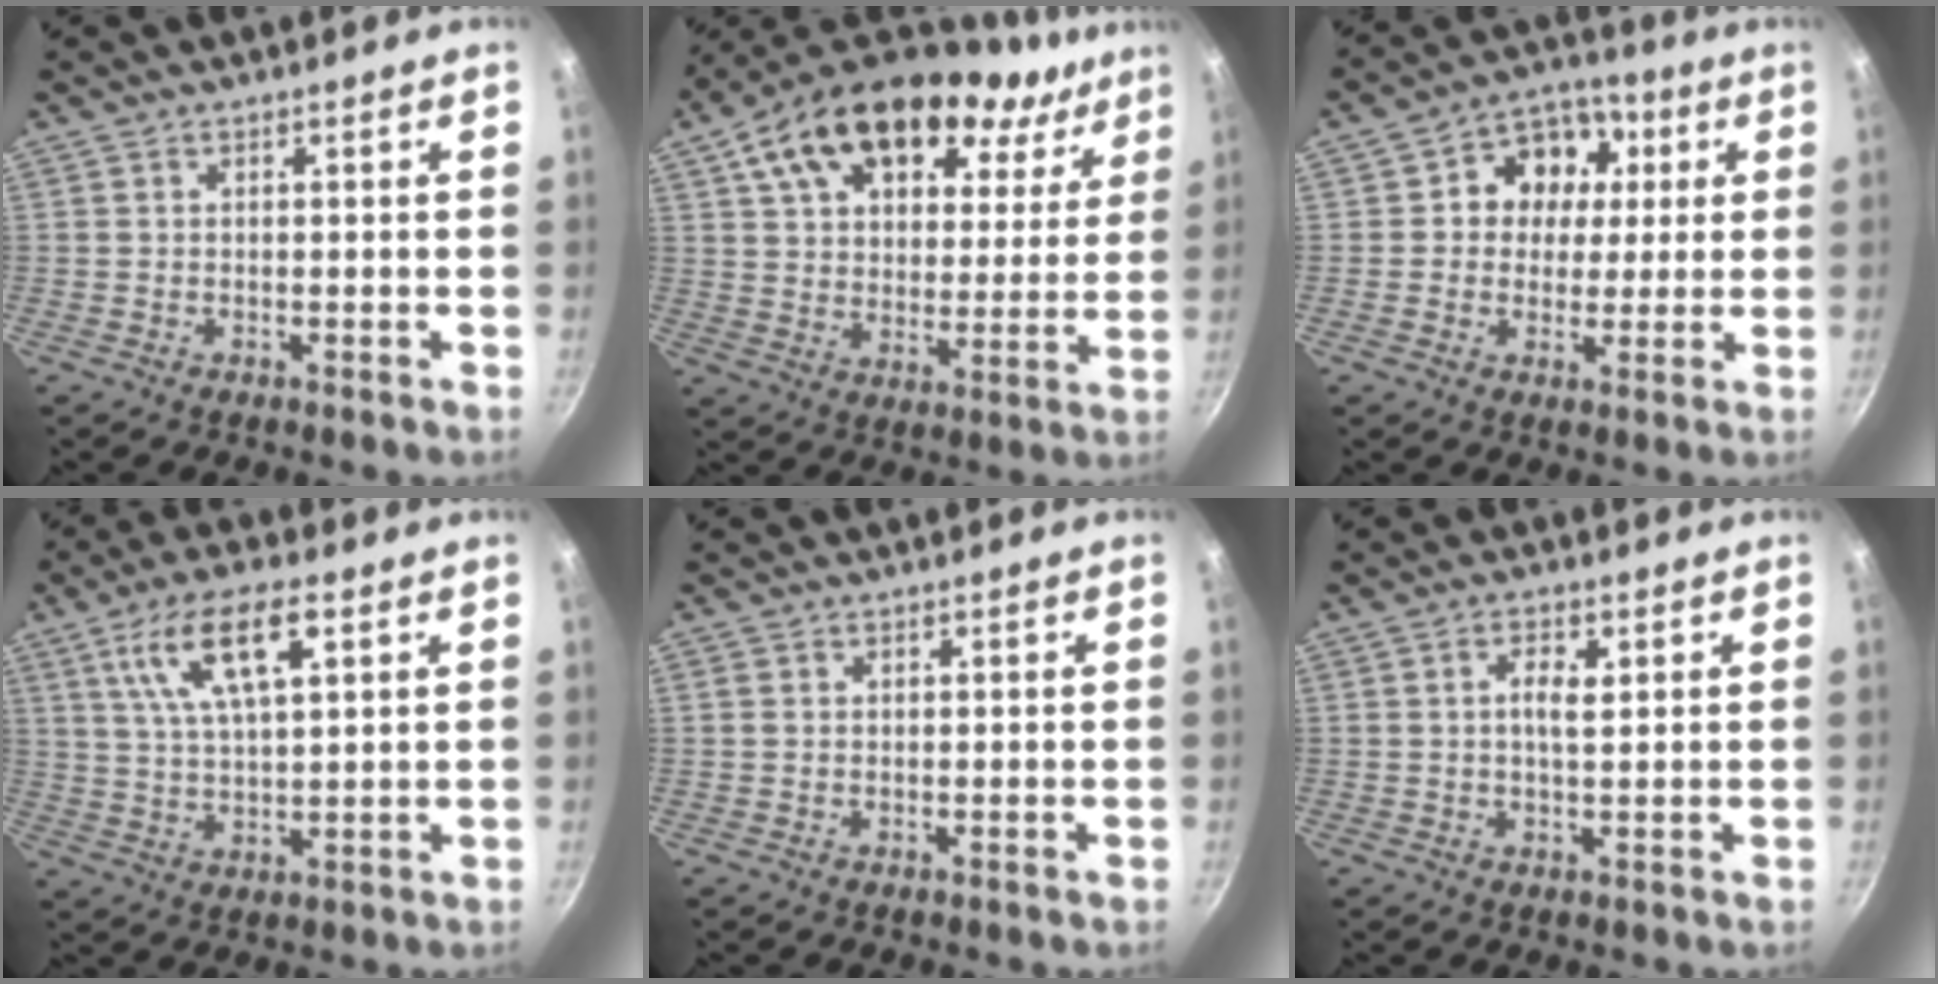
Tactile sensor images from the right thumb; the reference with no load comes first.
{"total": 24.9, "force": [14.2, 14.3, 14.6], "torque": [-0.243, -0.001, 0.231]}
{"total": 10.9, "force": [2.1, 9.4, 5.2], "torque": [-0.038, 0.009, 0.016]}
{"total": 11.8, "force": [4.9, 4.1, 9.9], "torque": [-0.175, -0.004, 0.092]}
{"total": 0.8, "force": [0.3, 0.6, 0.5], "torque": [-0.011, 0.002, 0.005]}
{"total": 3.0, "force": [0.8, 1.2, 2.7], "torque": [-0.045, 0.000, 0.013]}